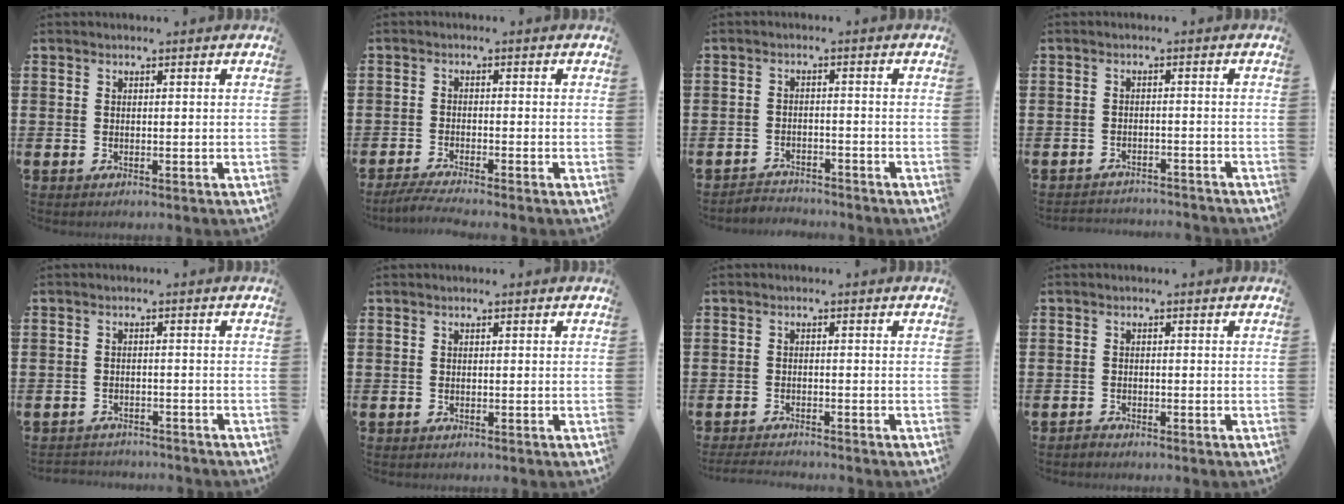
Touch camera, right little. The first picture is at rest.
{"total": 2.3, "force": [-1.9, -0.1, 1.3], "torque": [-0.020, 0.001, -0.034]}
{"total": 2.3, "force": [-2.3, 0.2, -0.4], "torque": [-0.002, 0.004, -0.052]}
{"total": 2.0, "force": [-2.0, -0.1, -0.2], "torque": [-0.002, 0.003, -0.045]}
{"total": 1.7, "force": [-1.7, 0.1, -0.2], "torque": [-0.002, 0.002, -0.039]}
{"total": 0.0}
{"total": 1.6, "force": [-1.5, -0.1, 0.4], "torque": [-0.007, 0.003, -0.030]}
{"total": 0.7, "force": [-0.7, 0.1, 0.0], "torque": [-0.002, -0.002, -0.015]}